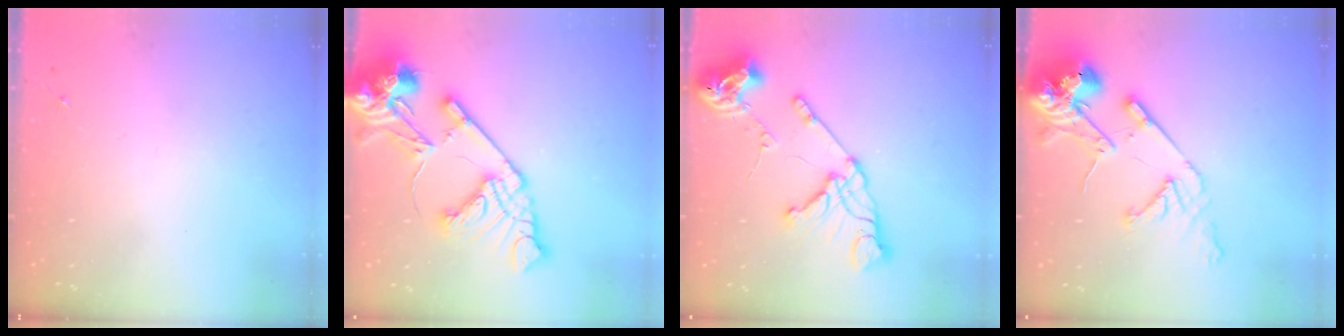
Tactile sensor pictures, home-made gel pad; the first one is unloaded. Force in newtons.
{"total": 20.6, "press": 20.5, "slide": 2.7}
{"total": 18.8, "press": 18.7, "slide": 1.7}
{"total": 15.7, "press": 15.5, "slide": 2.3}